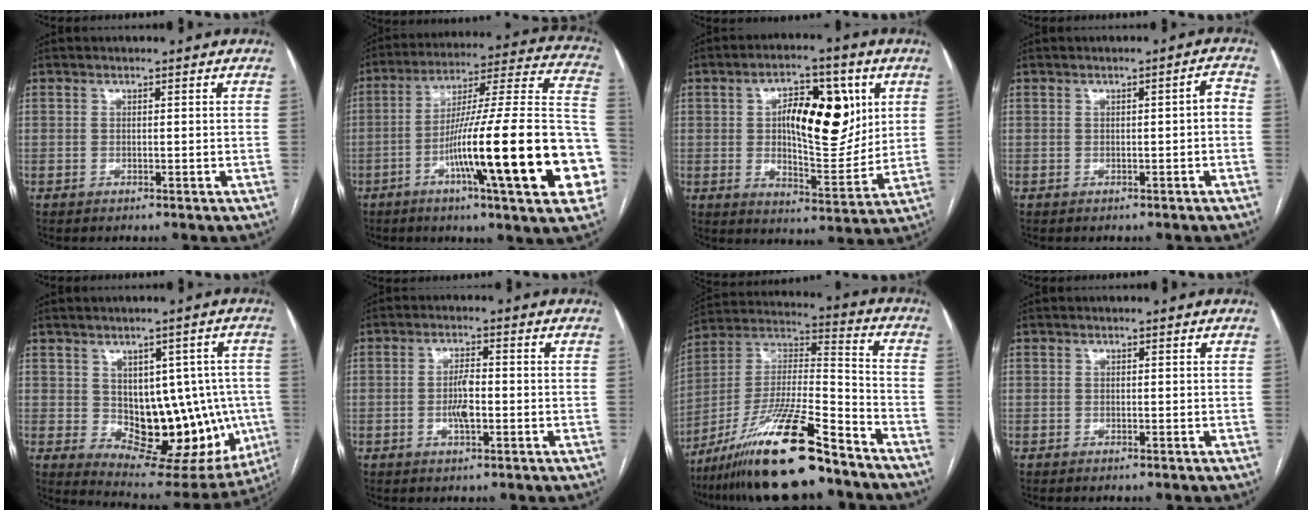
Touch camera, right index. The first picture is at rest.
{"total": 28.0, "force": [-8.4, 1.7, 26.6], "torque": [-0.325, -0.001, -0.136]}
{"total": 14.2, "force": [3.6, 5.8, 12.5], "torque": [-0.189, 0.015, 0.062]}
{"total": 1.9, "force": [-0.3, 0.4, 1.8], "torque": [-0.018, 0.005, -0.006]}
{"total": 16.2, "force": [-1.5, 9.3, 13.2], "torque": [-0.154, 0.014, 0.009]}
{"total": 4.0, "force": [-0.8, 1.1, 3.7], "torque": [-0.073, 0.000, -0.013]}
{"total": 20.1, "force": [-14.7, 2.0, 13.6], "torque": [-0.279, -0.023, -0.266]}
{"total": 0.0}